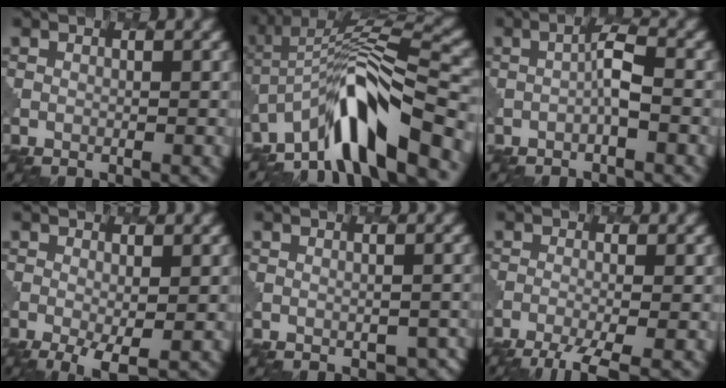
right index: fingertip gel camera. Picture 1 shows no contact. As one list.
[{"total": 9.1, "force": [-5.9, 2.1, 6.6], "torque": [-0.106, 0.015, -0.109]}, {"total": 1.7, "force": [-0.5, 0.2, 1.6], "torque": [-0.030, 0.008, -0.011]}, {"total": 2.9, "force": [-0.8, 0.9, 2.6], "torque": [-0.053, -0.011, -0.013]}, {"total": 2.4, "force": [-1.4, 1.3, 1.3], "torque": [-0.018, -0.007, -0.006]}, {"total": 4.0, "force": [-2.7, 0.7, 2.8], "torque": [-0.044, -0.006, -0.056]}]